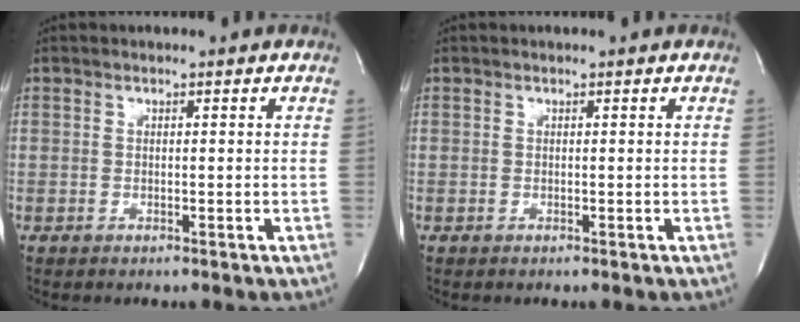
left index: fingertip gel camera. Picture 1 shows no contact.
{"total": 0.0}